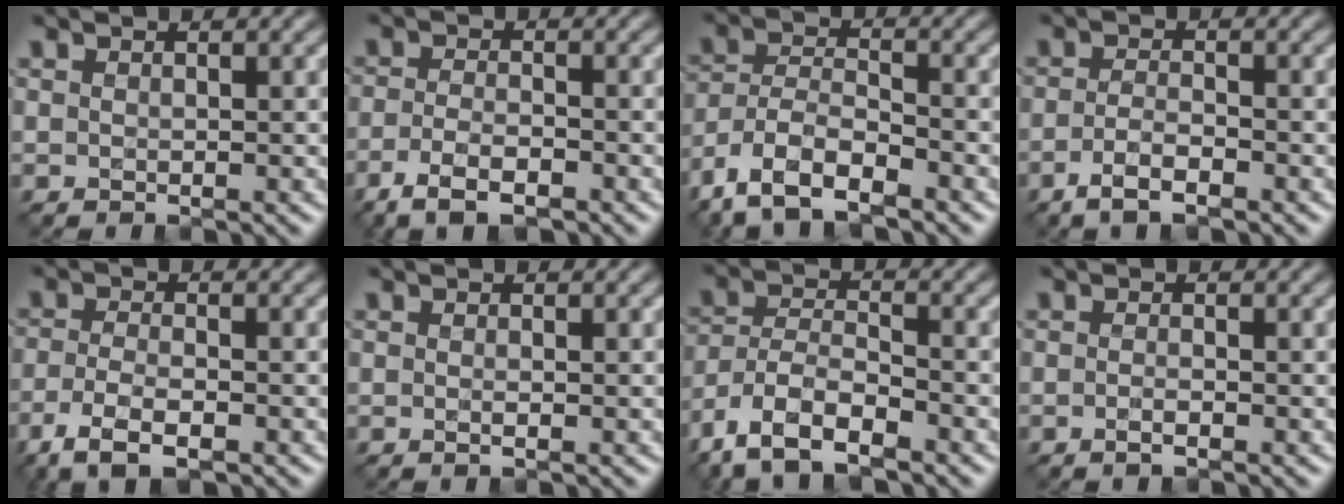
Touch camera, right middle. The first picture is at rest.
{"total": 4.4, "force": [-2.8, 1.6, 2.9], "torque": [-0.060, -0.008, -0.057]}
{"total": 8.6, "force": [-6.1, 3.5, 4.9], "torque": [-0.098, -0.007, -0.123]}
{"total": 2.8, "force": [-1.7, 0.8, 2.1], "torque": [-0.046, -0.001, -0.036]}
{"total": 4.7, "force": [-2.9, 1.7, 3.3], "torque": [-0.073, -0.011, -0.058]}
{"total": 0.6, "force": [-0.2, 0.1, 0.6], "torque": [-0.011, -0.004, -0.003]}
{"total": 8.5, "force": [-6.0, 3.4, 5.0], "torque": [-0.100, -0.008, -0.120]}
{"total": 1.1, "force": [-0.5, 0.3, 0.9], "torque": [-0.015, -0.002, -0.009]}